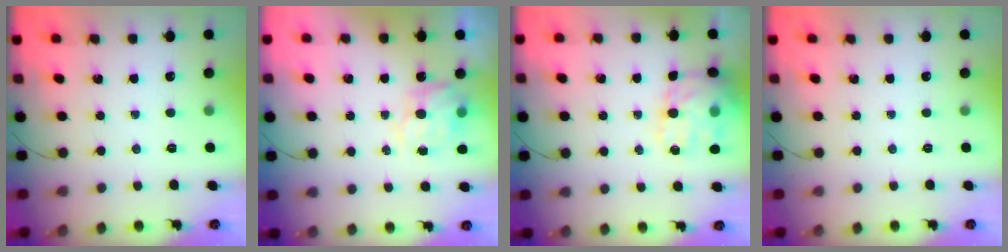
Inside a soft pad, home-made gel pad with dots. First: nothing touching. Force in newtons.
{"total": 9.1, "press": 9.0, "slide": 0.6}
{"total": 14.1, "press": 13.7, "slide": 3.3}
{"total": 0.0}